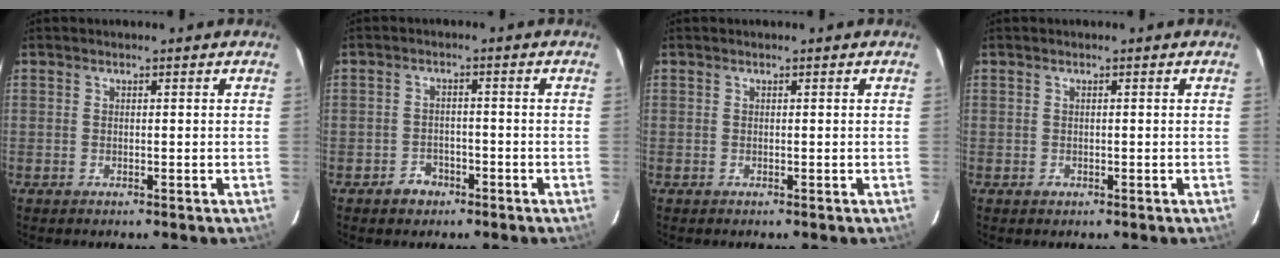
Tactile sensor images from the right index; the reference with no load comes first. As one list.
[{"total": 3.8, "force": [-2.4, 2.9, 0.6], "torque": [-0.019, 0.013, -0.034]}, {"total": 0.0}, {"total": 0.9, "force": [-0.3, 0.9, 0.1], "torque": [0.002, 0.002, -0.003]}]